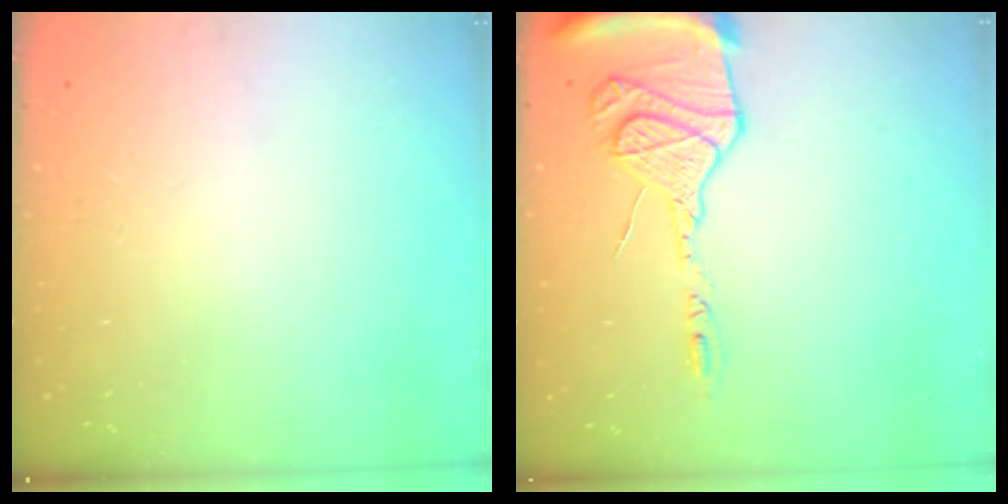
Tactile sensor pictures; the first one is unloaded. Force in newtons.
{"total": 14.8, "press": 14.7, "slide": 1.6}